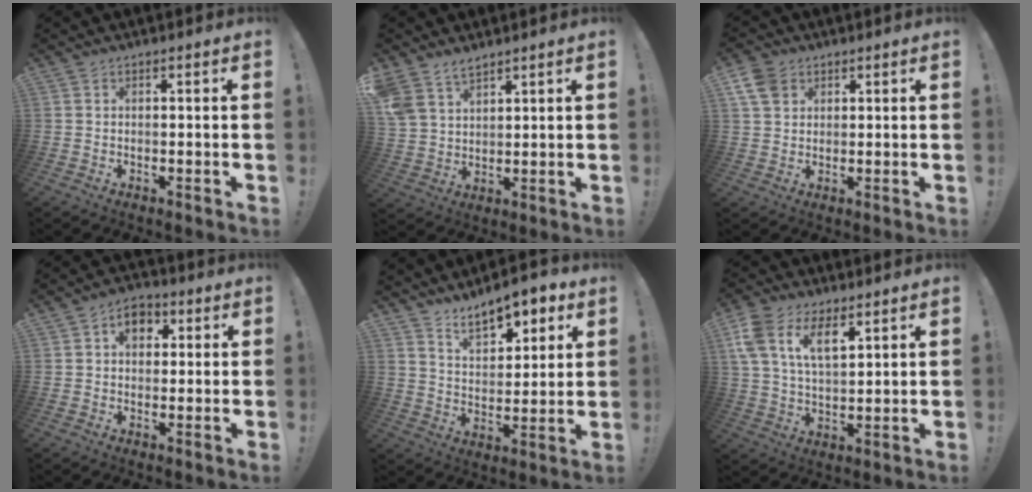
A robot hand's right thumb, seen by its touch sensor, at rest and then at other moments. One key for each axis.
{"total": 7.4, "fx": 5.9, "fy": 3.9, "fz": 2.4, "tx": -0.051, "ty": -0.032, "tz": 0.119}
{"total": 6.8, "fx": 3.3, "fy": 4.9, "fz": 3.2, "tx": -0.063, "ty": -0.010, "tz": 0.066}
{"total": 6.6, "fx": 1.8, "fy": 4.9, "fz": 3.9, "tx": -0.045, "ty": 0.001, "tz": 0.029}
{"total": 11.6, "fx": 8.5, "fy": 5.2, "fz": 6.0, "tx": -0.078, "ty": -0.054, "tz": 0.151}
{"total": 12.3, "fx": 6.5, "fy": 6.4, "fz": 8.3, "tx": -0.168, "ty": -0.015, "tz": 0.122}